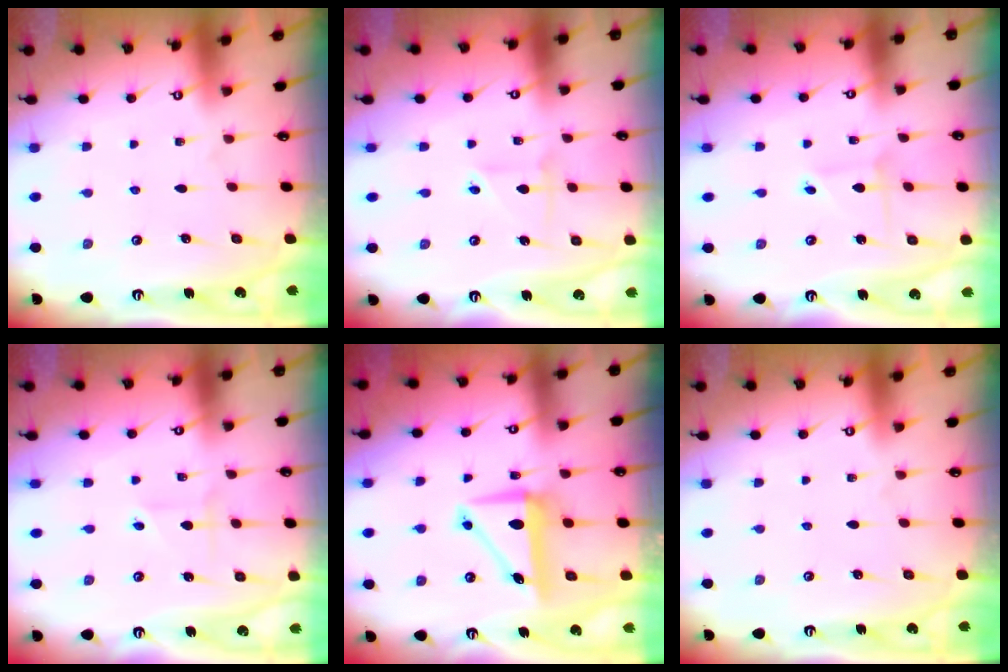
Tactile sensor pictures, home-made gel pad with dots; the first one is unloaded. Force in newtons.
{"total": 2.5, "press": 2.5, "slide": 0.3}
{"total": 2.2, "press": 2.2, "slide": 0.1}
{"total": 1.7, "press": 1.5, "slide": 0.9}
{"total": 7.3, "press": 7.1, "slide": 1.7}
{"total": 0.0}